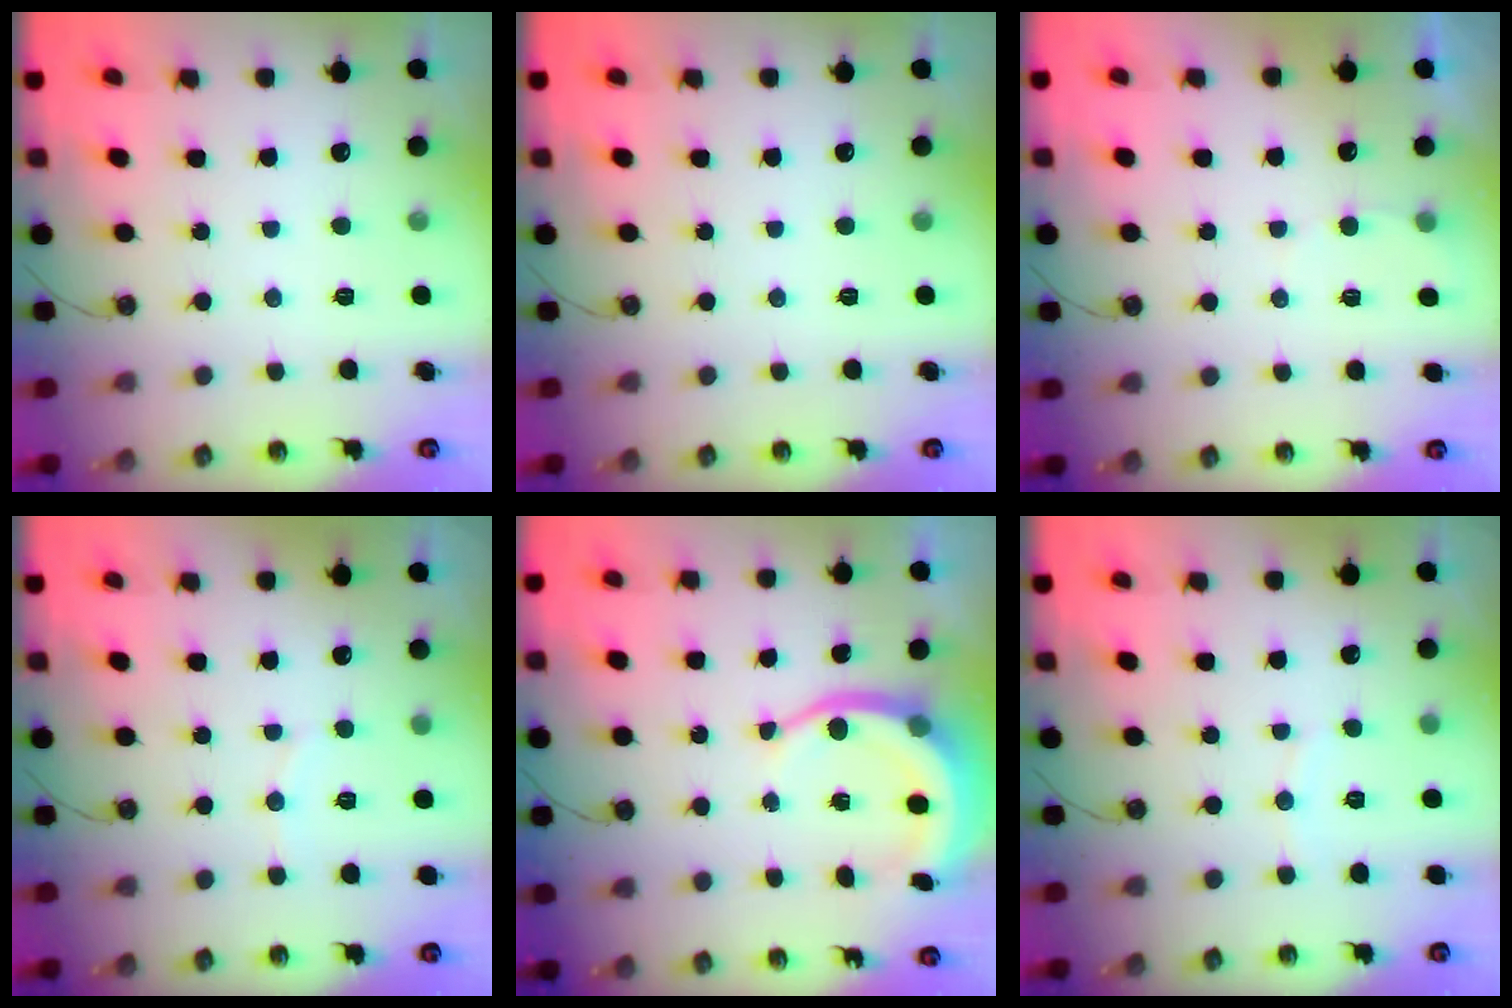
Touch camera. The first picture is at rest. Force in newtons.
{"total": 0.0}
{"total": 3.5, "press": 3.5, "slide": 0.3}
{"total": 3.7, "press": 3.6, "slide": 0.9}
{"total": 8.6, "press": 8.5, "slide": 1.6}
{"total": 3.1, "press": 3.0, "slide": 0.4}